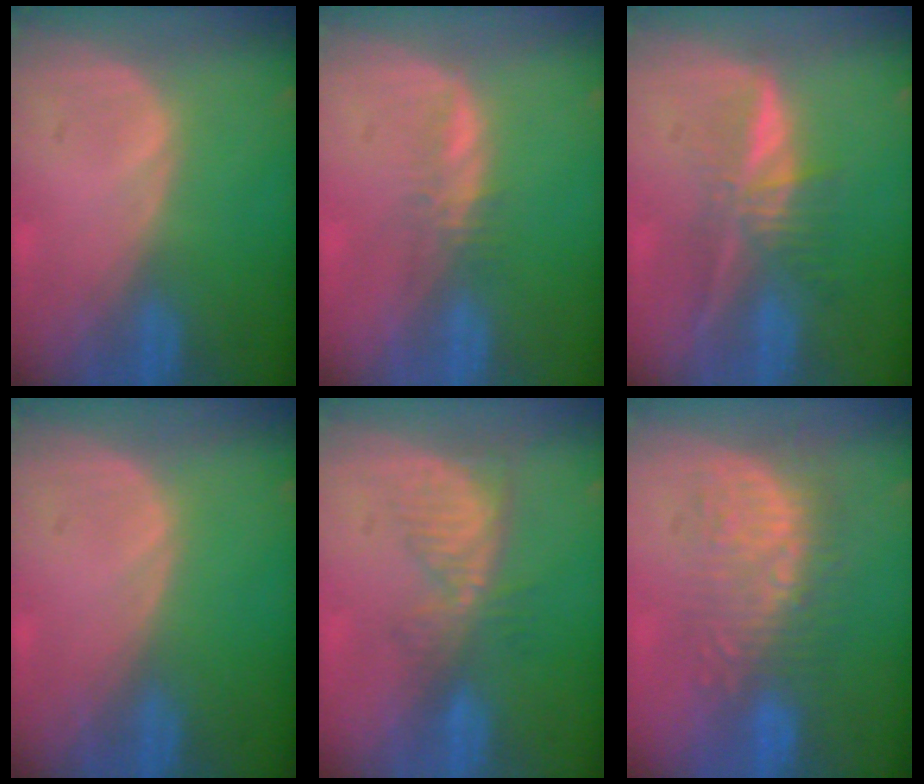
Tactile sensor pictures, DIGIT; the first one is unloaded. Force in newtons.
{"total": 2.0, "press": 1.8, "slide": 0.6}
{"total": 6.2, "press": 5.5, "slide": 2.9}
{"total": 0.0}
{"total": 5.6, "press": 5.1, "slide": 2.4}
{"total": 9.1, "press": 8.4, "slide": 3.5}